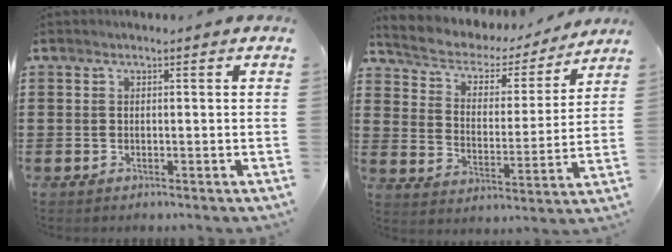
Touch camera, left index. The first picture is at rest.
{"total": 4.2, "force": [3.4, 2.0, 1.2], "torque": [-0.048, -0.023, 0.050]}